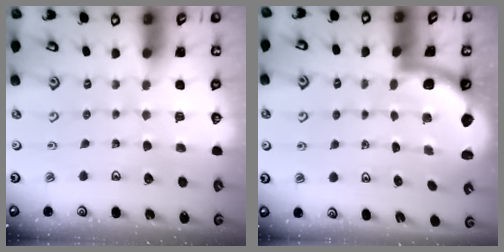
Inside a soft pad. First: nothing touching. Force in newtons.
{"total": 1.7, "press": 1.7, "slide": 0.2}